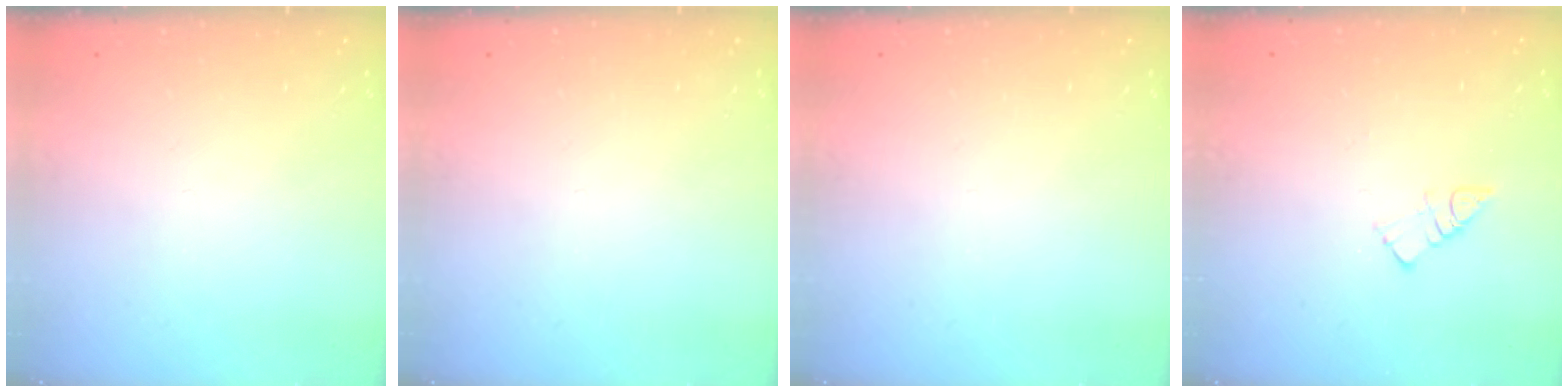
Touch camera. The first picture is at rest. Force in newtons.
{"total": 0.0}
{"total": 0.0}
{"total": 5.8, "press": 5.8, "slide": 0.2}